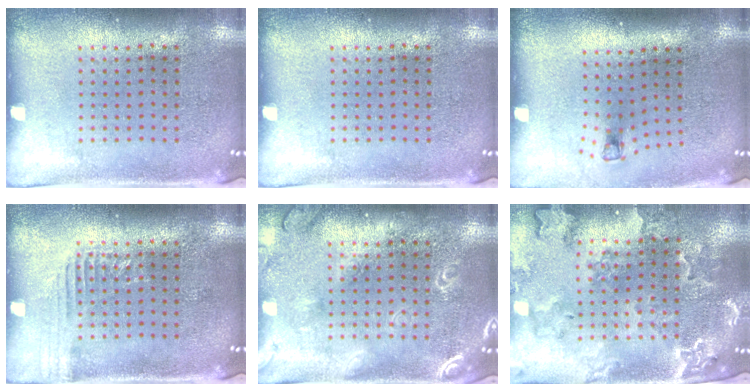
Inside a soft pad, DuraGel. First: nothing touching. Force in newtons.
{"total": 0.0}
{"total": 0.7, "press": 0.4, "slide": 0.6}
{"total": 1.3, "press": 1.3, "slide": 0.2}
{"total": 2.9, "press": 2.9, "slide": 0.4}
{"total": 1.8, "press": 1.8, "slide": 0.3}